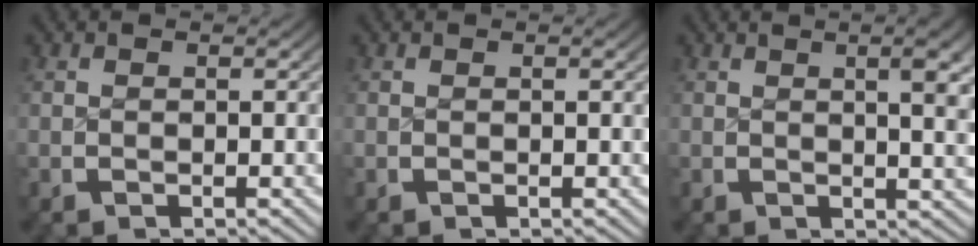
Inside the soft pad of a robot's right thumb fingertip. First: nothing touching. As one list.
[{"total": 0.0}, {"total": 4.9, "force": [1.4, 1.5, 4.4], "torque": [-0.043, 0.002, 0.022]}]